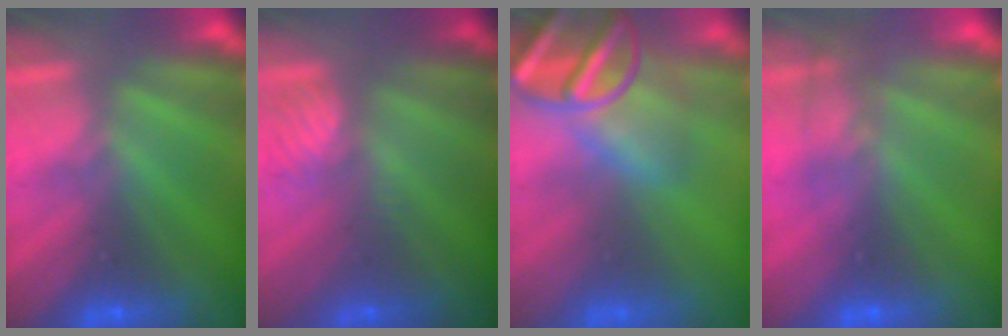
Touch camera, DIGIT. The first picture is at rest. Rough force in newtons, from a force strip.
{"total": 2.6}
{"total": 7.1}
{"total": 1.4}